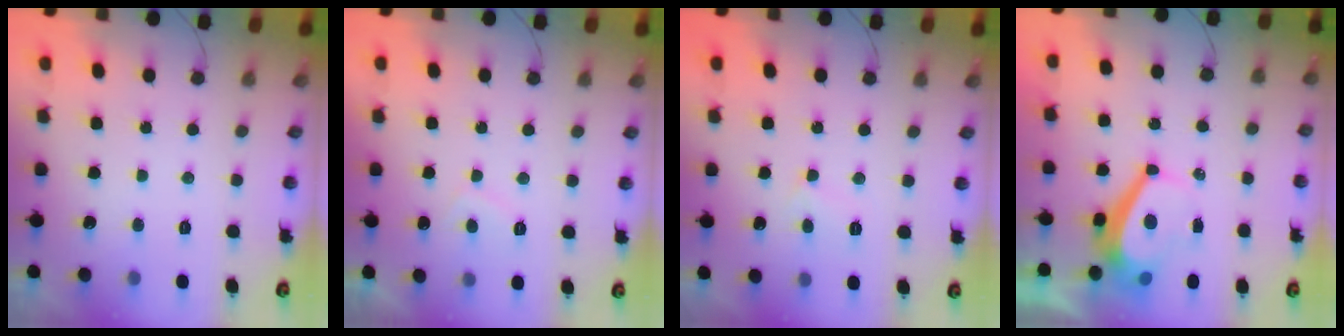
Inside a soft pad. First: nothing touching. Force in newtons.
{"total": 2.1, "press": 2.0, "slide": 0.9}
{"total": 3.2, "press": 3.2, "slide": 0.3}
{"total": 6.0, "press": 6.0, "slide": 0.4}